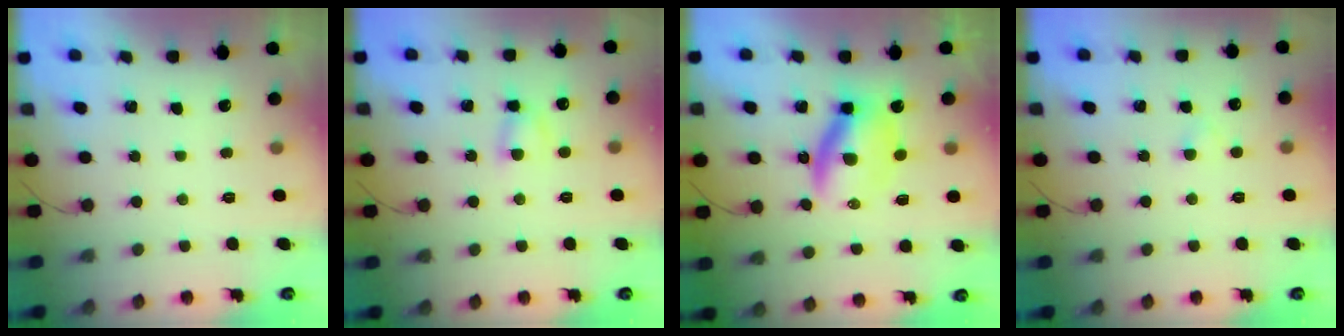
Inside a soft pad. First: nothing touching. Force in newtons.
{"total": 4.1, "press": 3.9, "slide": 1.2}
{"total": 8.0, "press": 7.7, "slide": 2.4}
{"total": 1.7, "press": 1.4, "slide": 0.8}